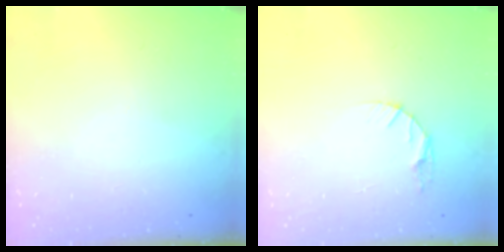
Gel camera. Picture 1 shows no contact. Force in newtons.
{"total": 4.9, "press": 4.9, "slide": 0.6}